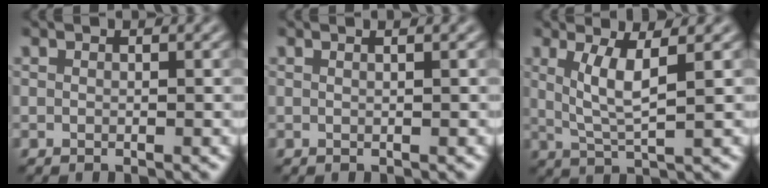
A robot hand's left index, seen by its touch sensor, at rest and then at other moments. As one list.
[{"total": 1.2, "force": [0.6, 0.5, 0.9], "torque": [-0.007, -0.002, -0.006]}, {"total": 3.8, "force": [1.2, 0.9, 3.5], "torque": [-0.075, -0.005, 0.028]}]